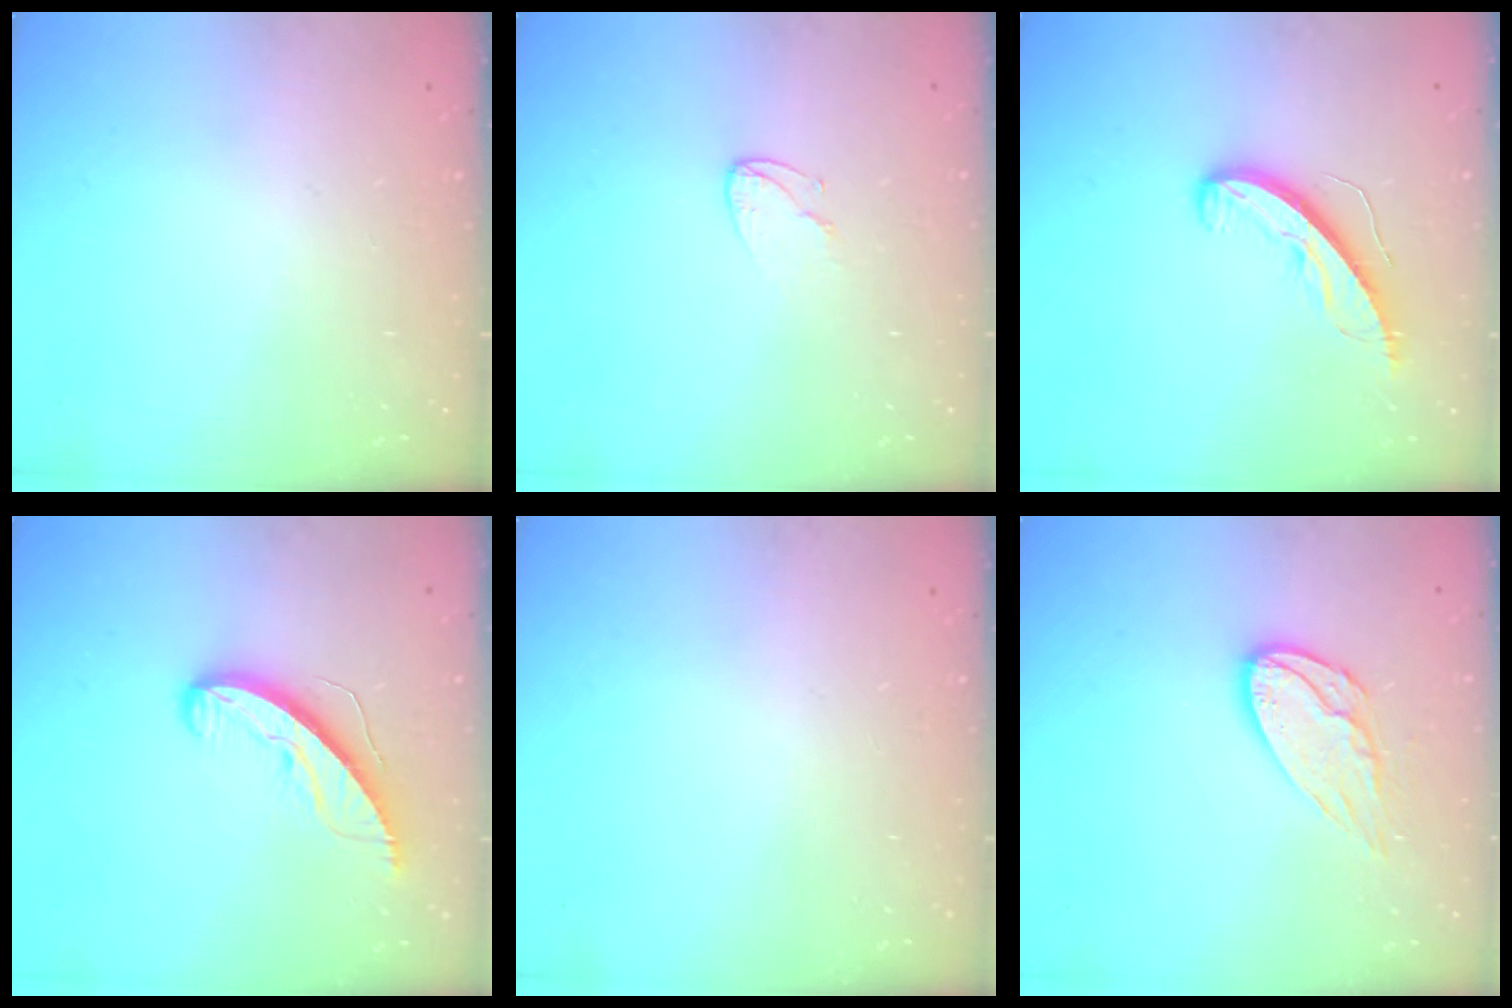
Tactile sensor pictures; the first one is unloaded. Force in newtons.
{"total": 4.3, "press": 4.2, "slide": 0.5}
{"total": 10.4, "press": 10.4, "slide": 0.6}
{"total": 8.9, "press": 8.8, "slide": 0.9}
{"total": 0.0}
{"total": 10.3, "press": 10.3, "slide": 0.4}